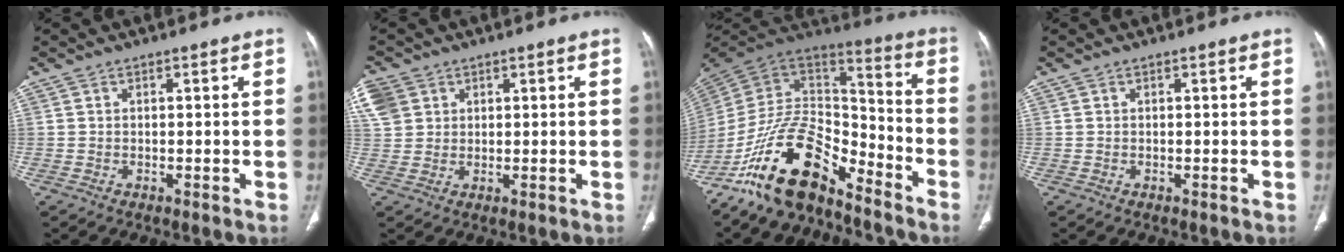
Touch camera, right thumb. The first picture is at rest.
{"total": 10.8, "force": [4.7, 8.7, 4.4], "torque": [-0.123, 0.015, 0.097]}
{"total": 19.0, "force": [-13.4, 8.0, 10.8], "torque": [-0.167, 0.100, -0.247]}
{"total": 0.0}